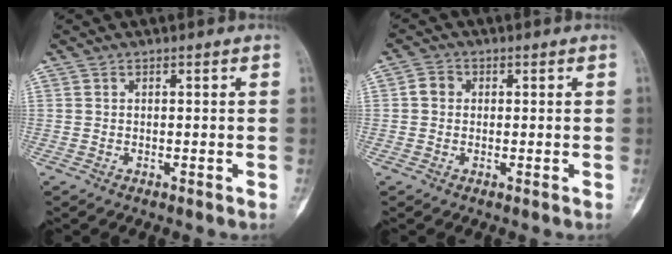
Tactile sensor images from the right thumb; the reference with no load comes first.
{"total": 2.5, "force": [0.2, 2.2, 1.1], "torque": [-0.010, 0.008, -0.002]}